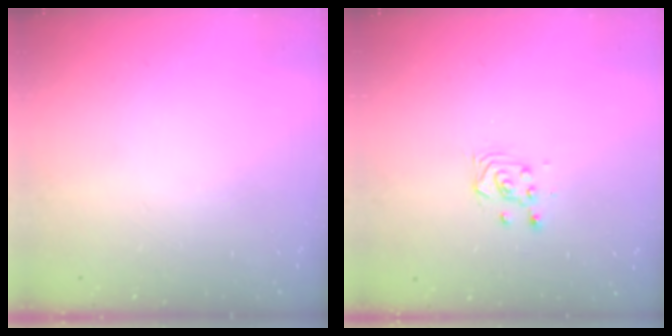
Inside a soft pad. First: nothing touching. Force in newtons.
{"total": 4.1, "press": 4.0, "slide": 1.0}